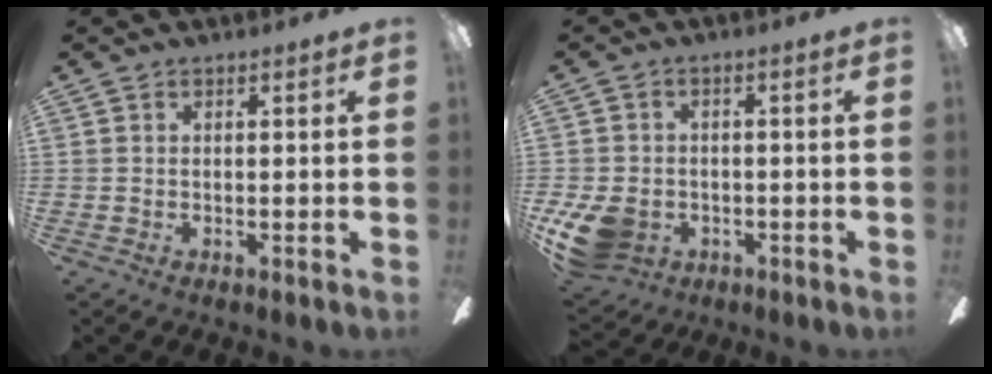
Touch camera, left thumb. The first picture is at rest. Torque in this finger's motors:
{"motor_torque": [0.19, 2.08, 0.39, -0.46, 0.06]}